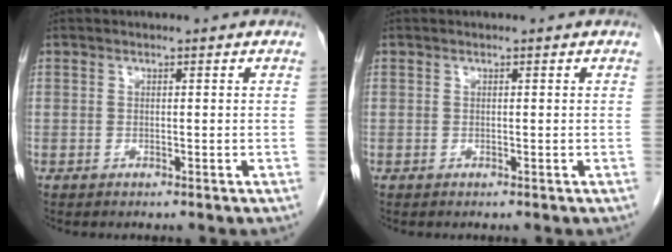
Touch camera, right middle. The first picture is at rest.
{"total": 0.0}